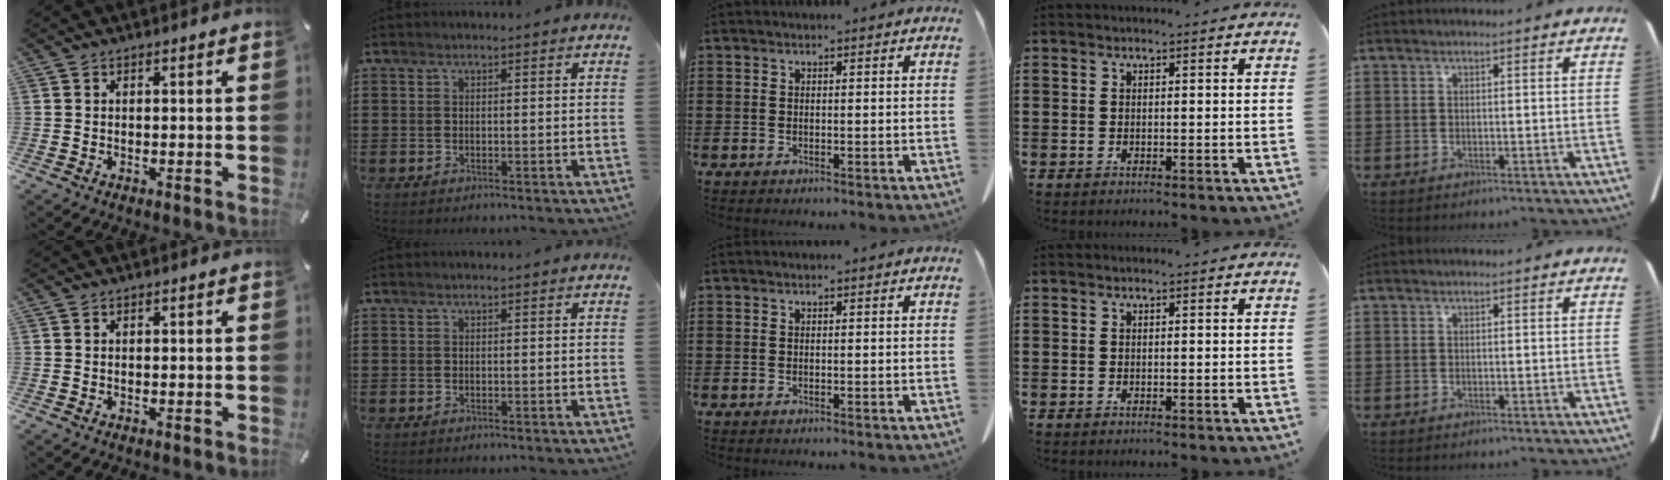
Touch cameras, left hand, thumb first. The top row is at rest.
{}